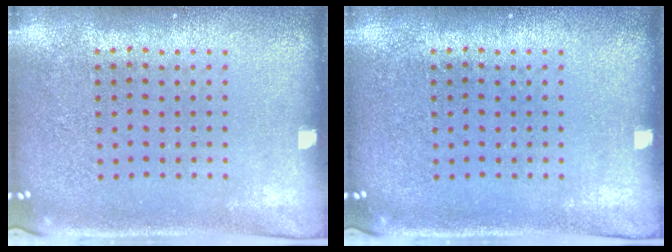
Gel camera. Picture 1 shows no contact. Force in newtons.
{"total": 0.0}